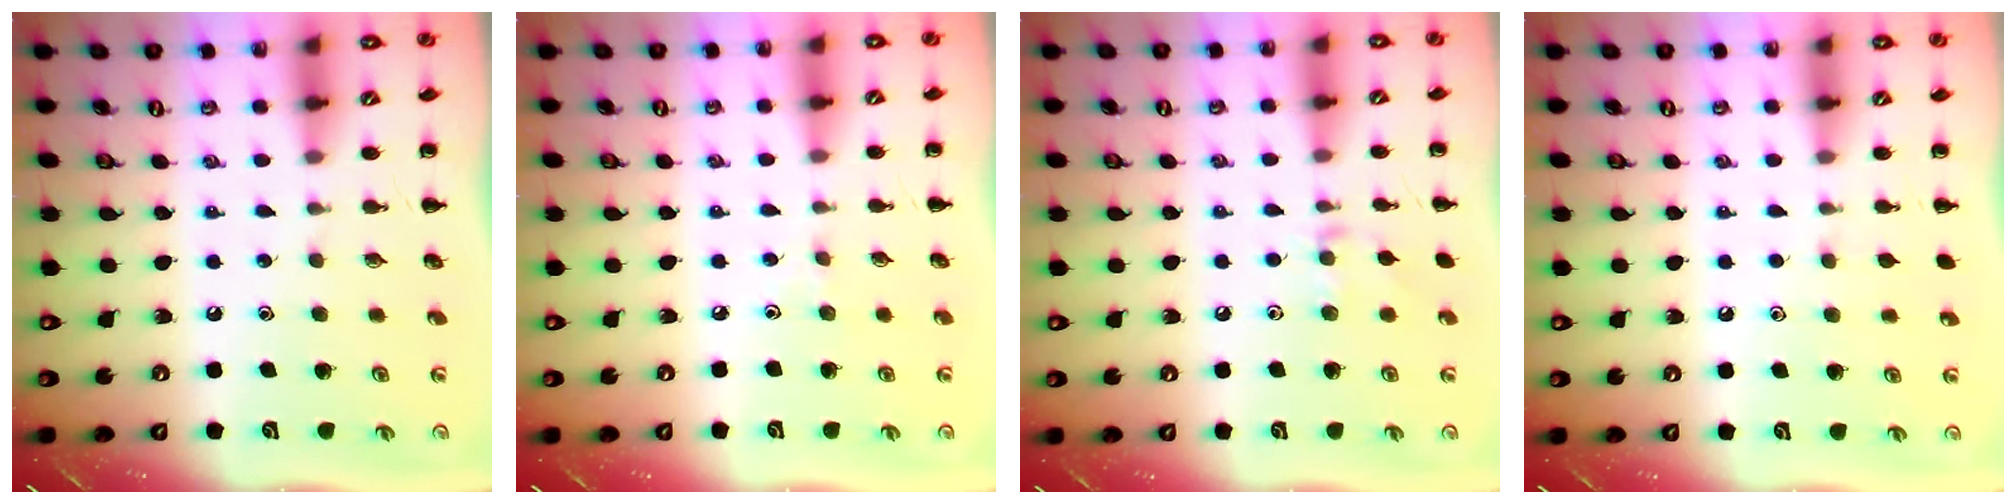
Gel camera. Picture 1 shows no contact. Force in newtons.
{"total": 2.2, "press": 2.1, "slide": 0.9}
{"total": 7.7, "press": 7.5, "slide": 1.7}
{"total": 1.5, "press": 1.3, "slide": 0.7}